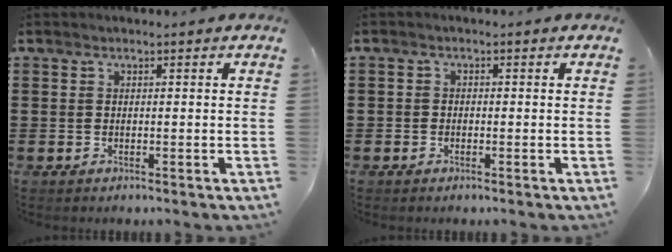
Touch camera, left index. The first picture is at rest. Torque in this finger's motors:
{"motor_torque": [-0.52, 0.52, -0.15, -0.03]}